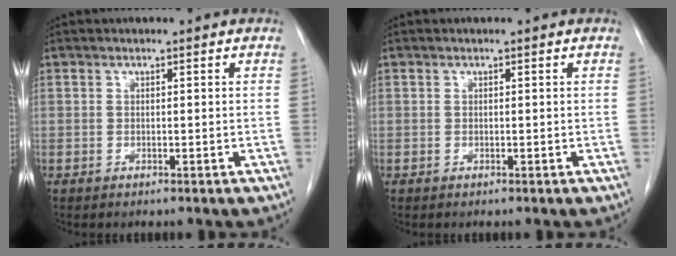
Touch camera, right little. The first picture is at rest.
{"total": 0.0}